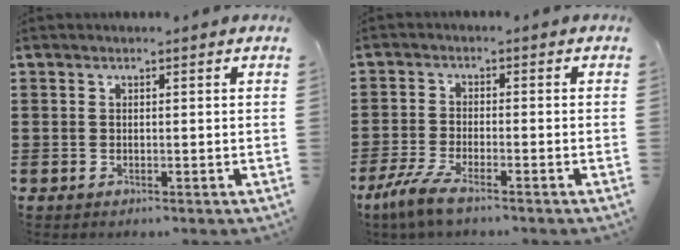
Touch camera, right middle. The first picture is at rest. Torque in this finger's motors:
{"motor_torque": [0.96, -0.58, 0.22, 0.06]}